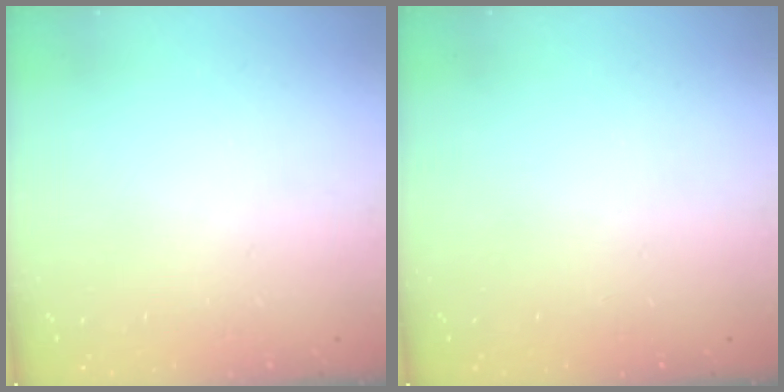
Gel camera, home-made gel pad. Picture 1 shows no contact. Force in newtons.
{"total": 0.0}